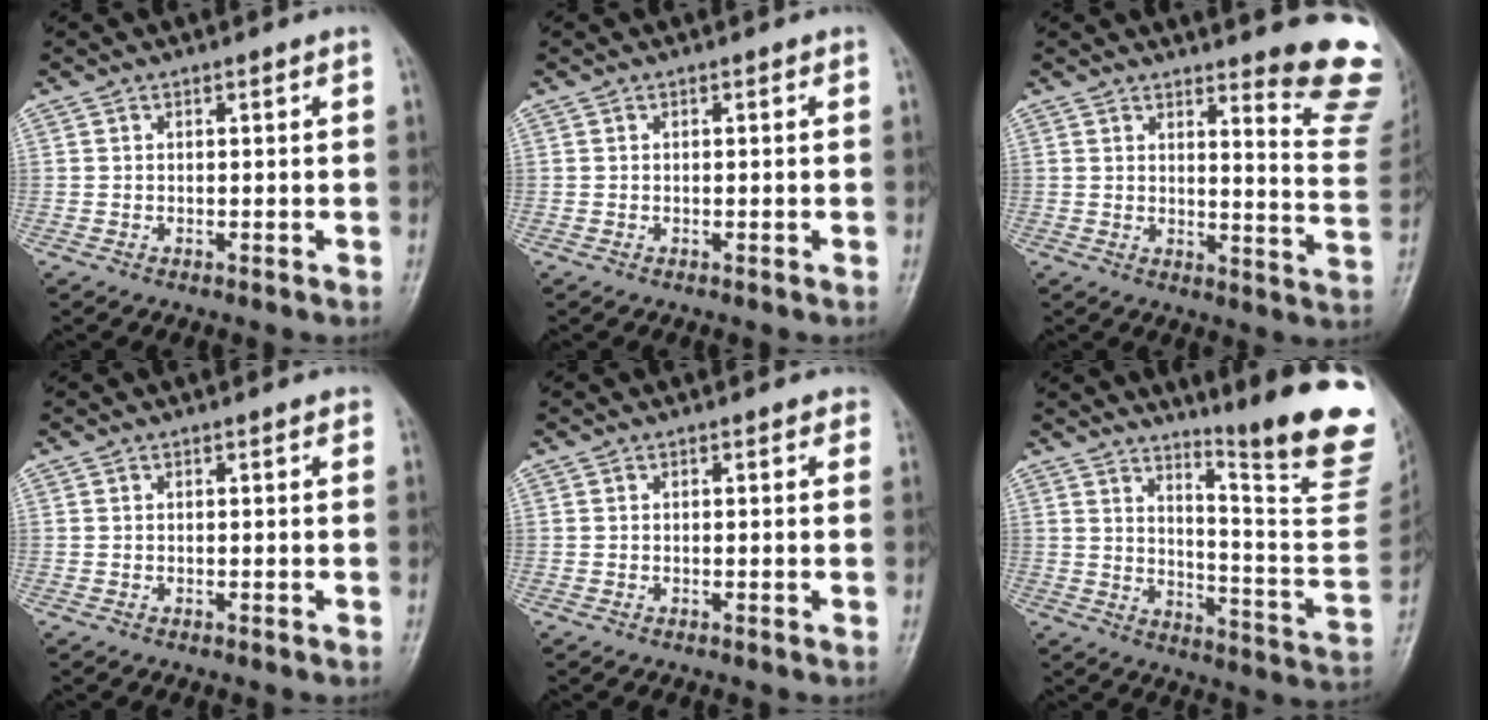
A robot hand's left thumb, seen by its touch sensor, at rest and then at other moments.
{"total": 0.0}
{"total": 13.4, "force": [11.1, 1.6, 7.4], "torque": [-0.062, -0.119, 0.118]}
{"total": 0.5, "force": [0.3, 0.2, 0.4], "torque": [-0.007, 0.000, 0.000]}
{"total": 1.0, "force": [0.7, 0.6, 0.5], "torque": [0.000, -0.001, 0.001]}
{"total": 22.2, "force": [15.4, 2.6, 15.8], "torque": [-0.190, -0.133, 0.207]}